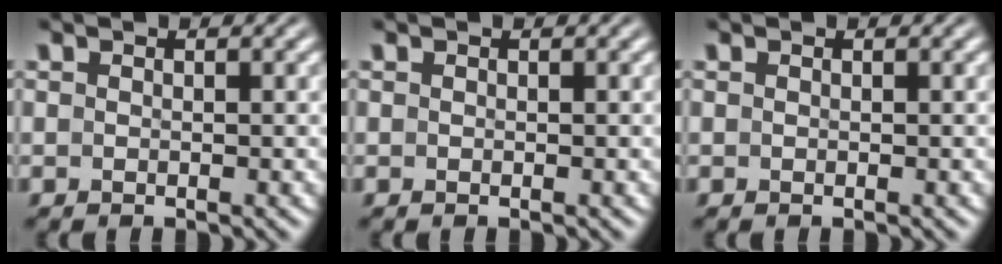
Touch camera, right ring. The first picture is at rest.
{"total": 0.0}
{"total": 0.0}